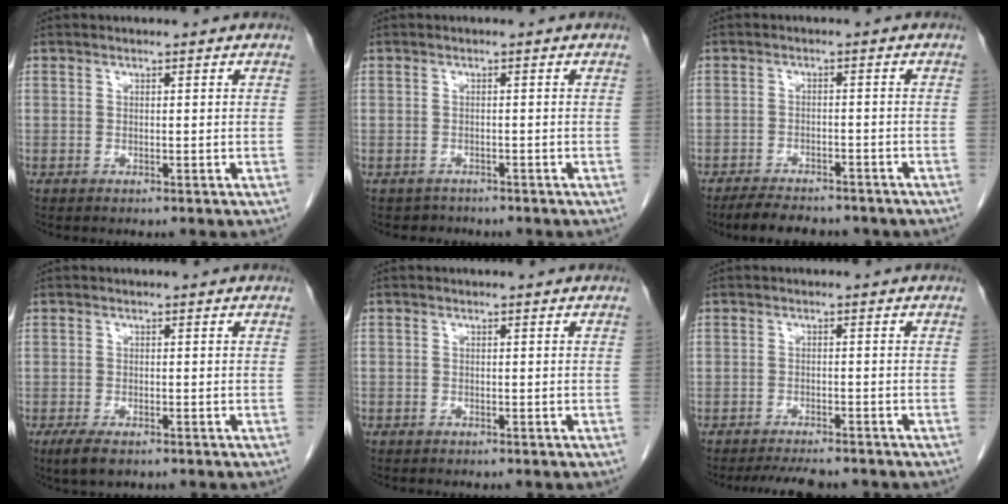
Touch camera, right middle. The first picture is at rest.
{"total": 1.9, "force": [-1.6, 0.9, -0.5], "torque": [0.001, 0.000, -0.027]}
{"total": 9.3, "force": [-7.9, 2.9, 3.9], "torque": [-0.060, -0.003, -0.107]}
{"total": 3.6, "force": [-2.4, 1.2, 2.4], "torque": [-0.050, -0.008, -0.037]}
{"total": 0.6, "force": [-0.5, 0.4, 0.1], "torque": [-0.004, 0.003, -0.010]}
{"total": 6.0, "force": [-5.4, 1.3, 2.1], "torque": [-0.025, -0.008, -0.080]}